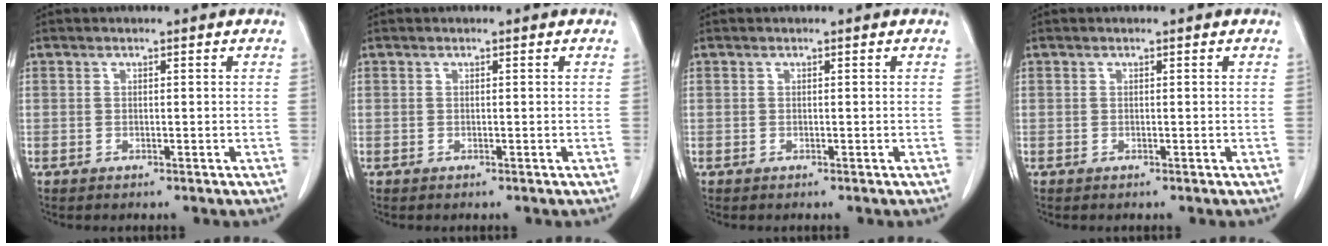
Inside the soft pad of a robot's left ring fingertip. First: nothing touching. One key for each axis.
{"total": 0.0}
{"total": 0.0}
{"total": 0.0}